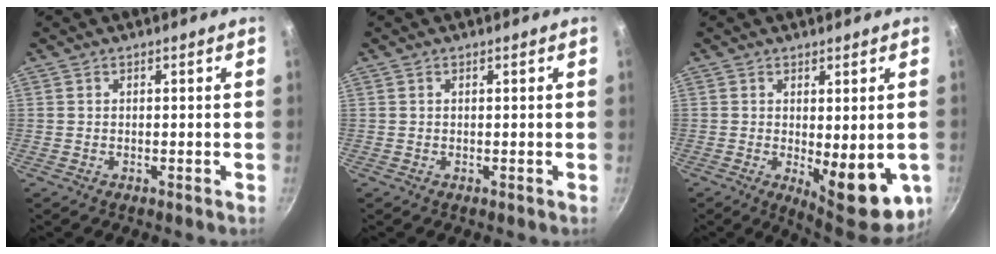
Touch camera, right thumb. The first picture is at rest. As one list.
[{"total": 0.0}, {"total": 12.7, "force": [-3.1, 4.7, 11.4], "torque": [-0.129, -0.024, -0.025]}]